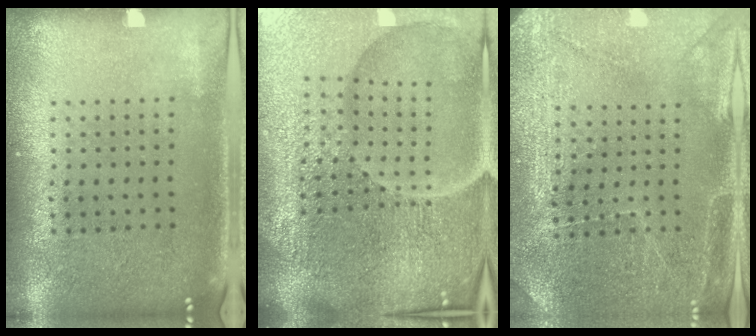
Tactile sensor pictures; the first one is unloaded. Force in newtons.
{"total": 6.7, "press": 6.0, "slide": 3.0}
{"total": 2.9, "press": 2.9, "slide": 0.2}